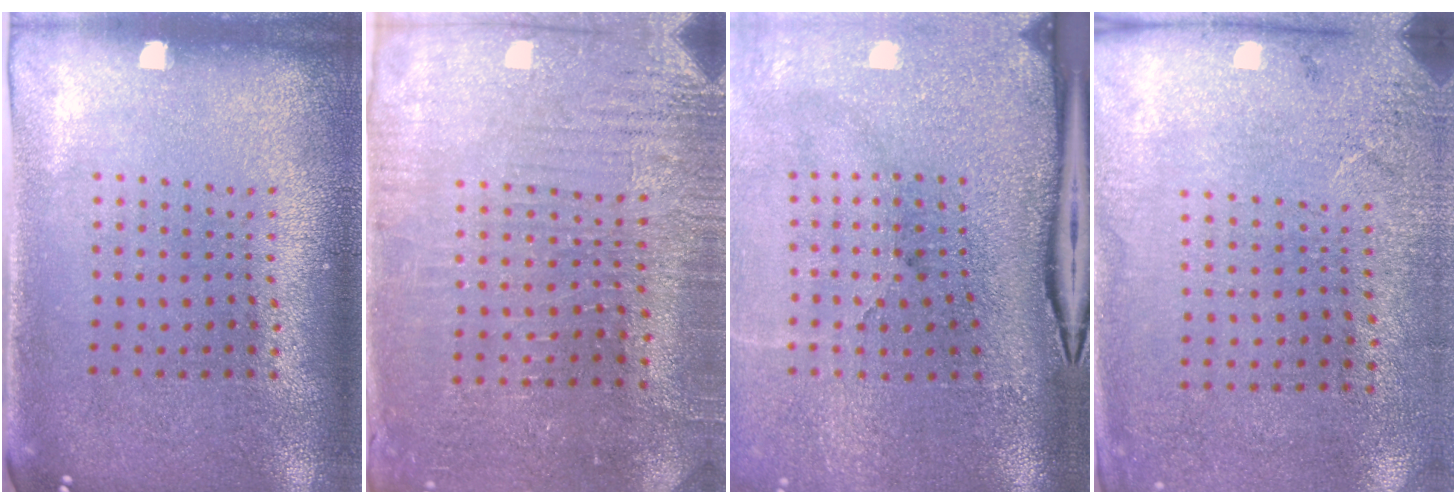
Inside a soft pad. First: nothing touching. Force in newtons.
{"total": 3.2, "press": 3.2, "slide": 0.4}
{"total": 5.2, "press": 4.1, "slide": 3.3}
{"total": 2.7, "press": 2.2, "slide": 1.5}